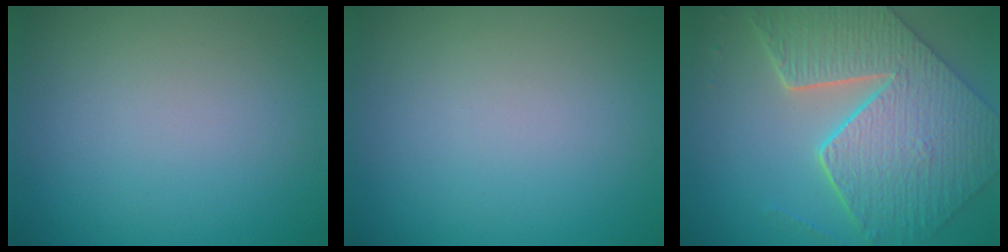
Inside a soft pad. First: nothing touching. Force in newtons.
{"total": 0.0}
{"total": 9.2, "press": 6.8, "slide": 6.2}